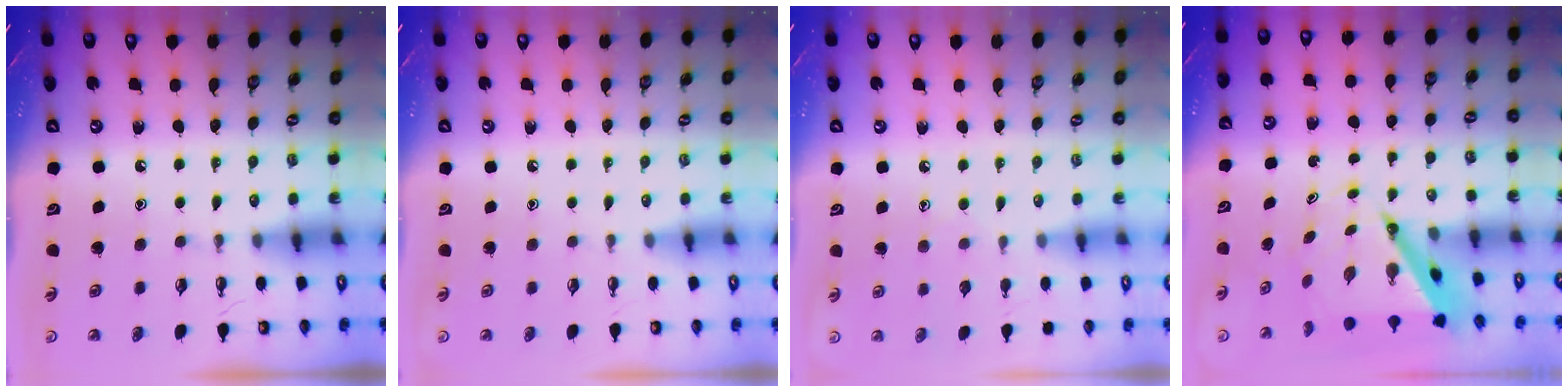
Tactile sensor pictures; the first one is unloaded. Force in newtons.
{"total": 0.0}
{"total": 5.2, "press": 5.2, "slide": 0.6}
{"total": 7.3, "press": 7.3, "slide": 0.7}